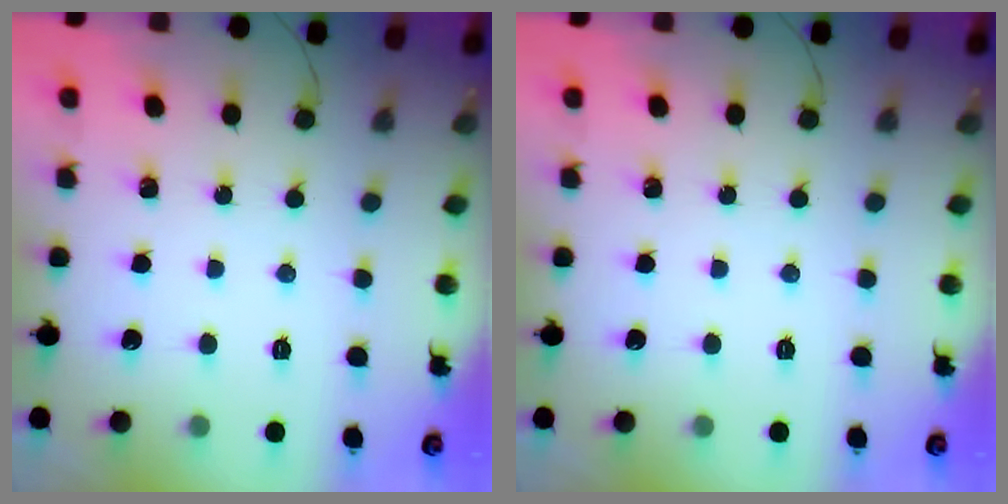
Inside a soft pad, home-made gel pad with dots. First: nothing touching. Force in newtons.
{"total": 0.0}